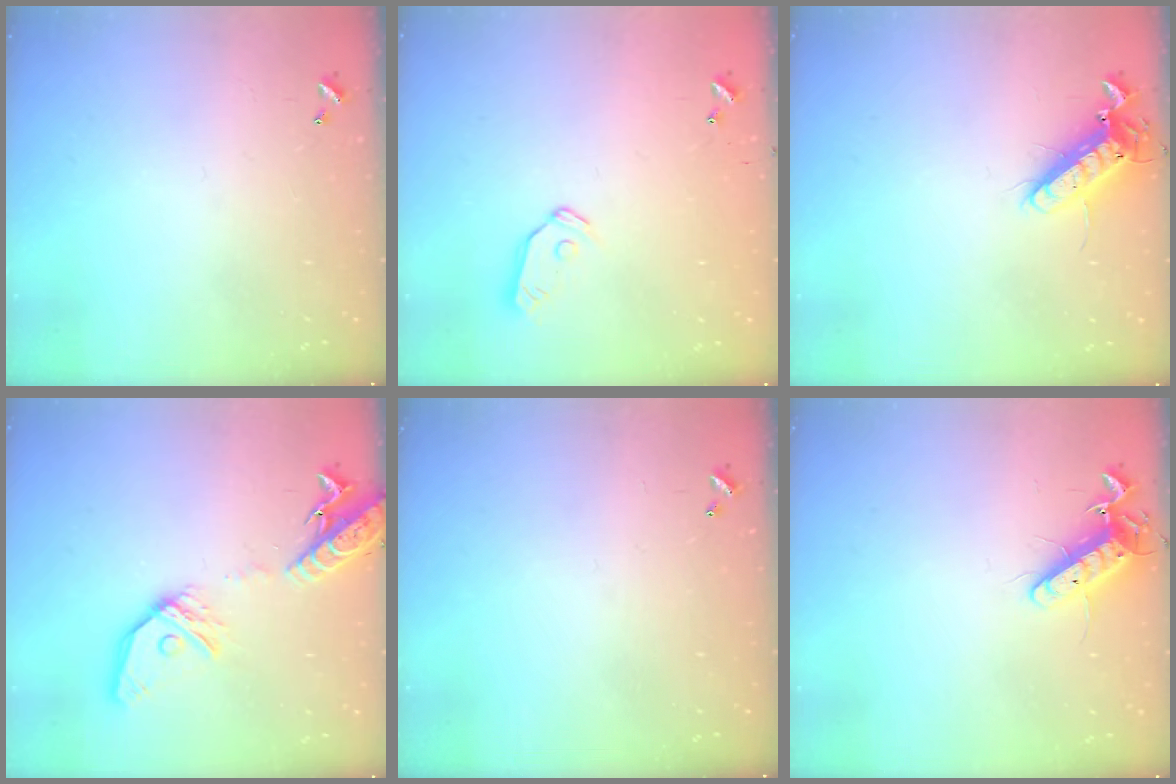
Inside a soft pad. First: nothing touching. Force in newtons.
{"total": 7.6, "press": 7.6, "slide": 0.2}
{"total": 12.3, "press": 12.1, "slide": 2.3}
{"total": 17.0, "press": 16.6, "slide": 3.5}
{"total": 0.0}
{"total": 11.3, "press": 11.2, "slide": 0.9}